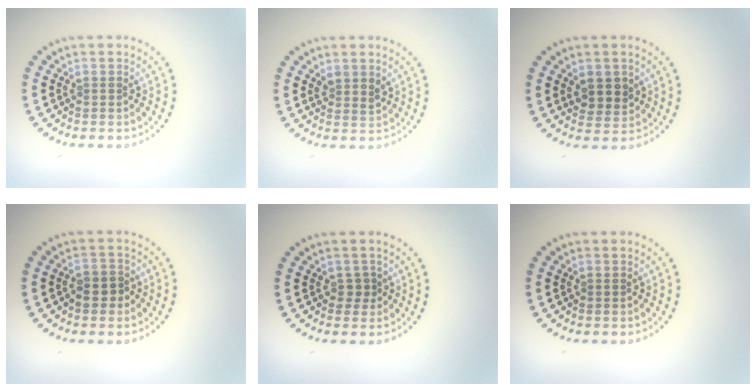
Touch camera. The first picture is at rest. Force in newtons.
{"total": 1.5, "press": 1.2, "slide": 0.8}
{"total": 2.6, "press": 2.4, "slide": 0.8}
{"total": 2.0, "press": 1.8, "slide": 0.8}
{"total": 1.0, "press": 0.8, "slide": 0.5}
{"total": 0.0}